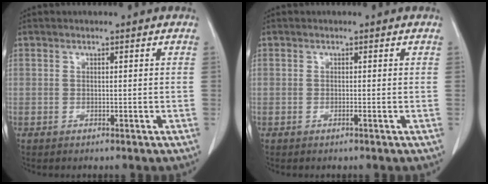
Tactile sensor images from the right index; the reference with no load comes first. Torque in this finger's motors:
{"motor_torque": [-0.10, 0.11, -0.07, 0.01]}